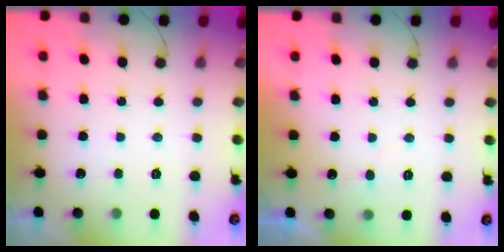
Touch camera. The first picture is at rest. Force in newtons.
{"total": 4.1, "press": 4.1, "slide": 0.1}